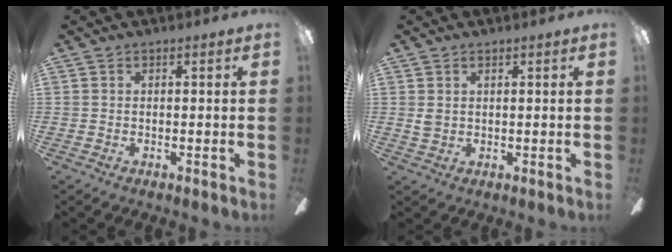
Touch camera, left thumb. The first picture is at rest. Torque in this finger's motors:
{"motor_torque": [0.05, 0.30, 0.12, -0.13, -0.01]}